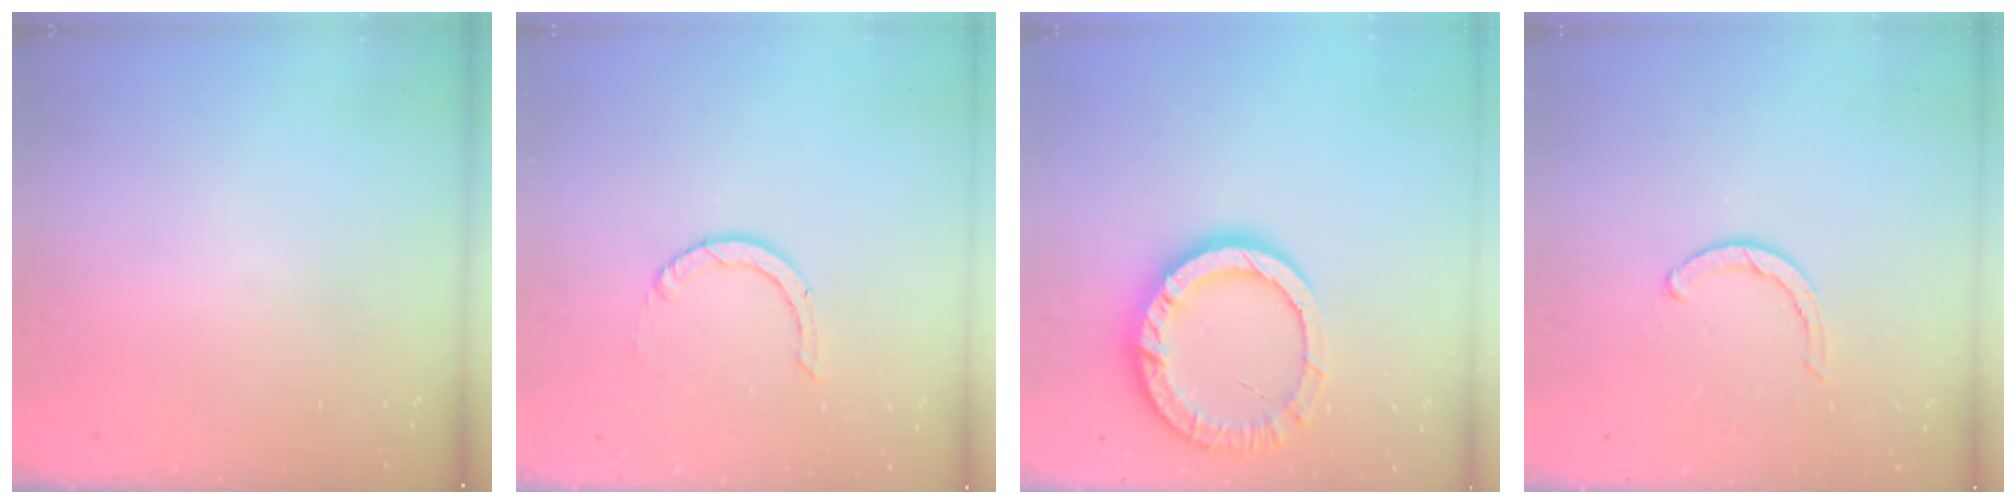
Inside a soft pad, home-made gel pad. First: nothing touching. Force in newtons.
{"total": 0.9, "press": 0.9, "slide": 0.1}
{"total": 14.2, "press": 14.1, "slide": 1.4}
{"total": 3.7, "press": 3.7, "slide": 0.7}